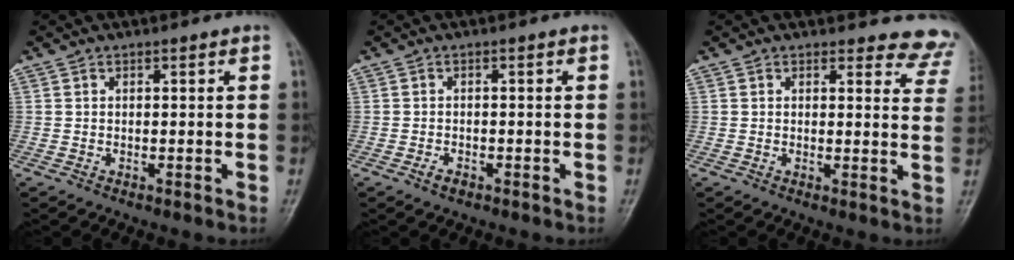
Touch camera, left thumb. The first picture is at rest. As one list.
[{"total": 1.7, "force": [-1.0, 1.0, 1.0], "torque": [-0.019, 0.004, -0.019]}, {"total": 8.4, "force": [7.9, 2.8, -0.2], "torque": [0.058, -0.055, 0.049]}]